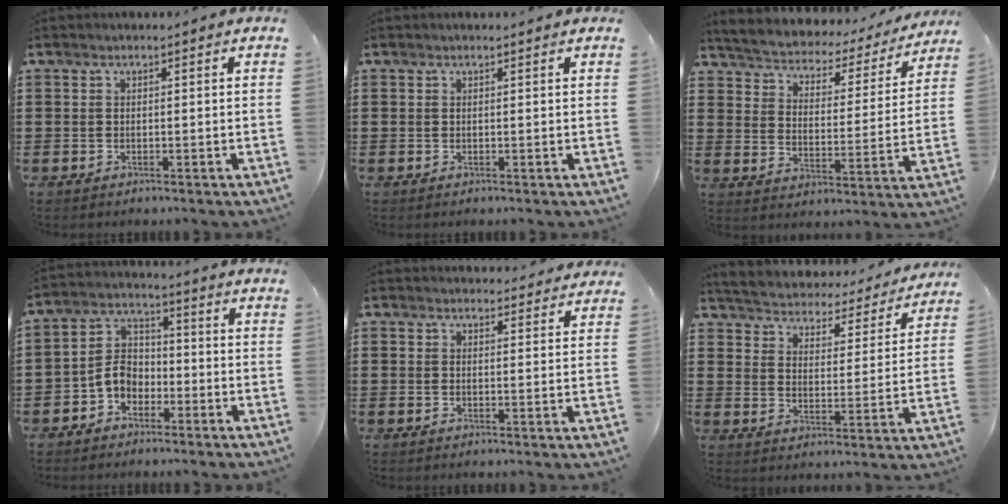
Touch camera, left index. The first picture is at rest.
{"total": 0.0}
{"total": 2.6, "force": [2.5, 0.8, 0.3], "torque": [-0.026, -0.025, 0.031]}
{"total": 5.4, "force": [-3.0, 3.7, 2.5], "torque": [-0.071, 0.009, -0.067]}
{"total": 2.6, "force": [2.6, 0.4, 0.0], "torque": [-0.001, -0.010, 0.047]}
{"total": 3.2, "force": [3.2, 0.3, -0.2], "torque": [-0.021, -0.033, 0.045]}